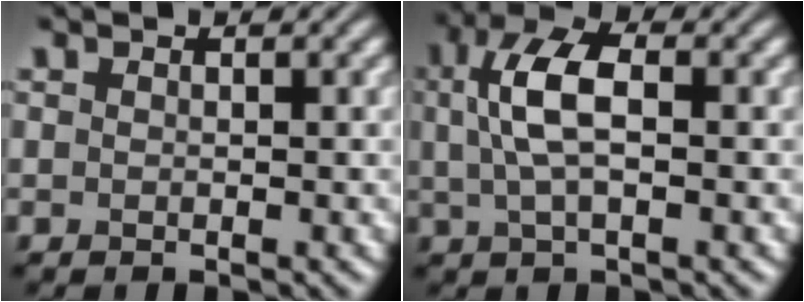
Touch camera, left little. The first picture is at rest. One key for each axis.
{"total": 5.5, "fx": 0.9, "fy": 2.4, "fz": 4.8, "tx": -0.103, "ty": 0.012, "tz": 0.012}